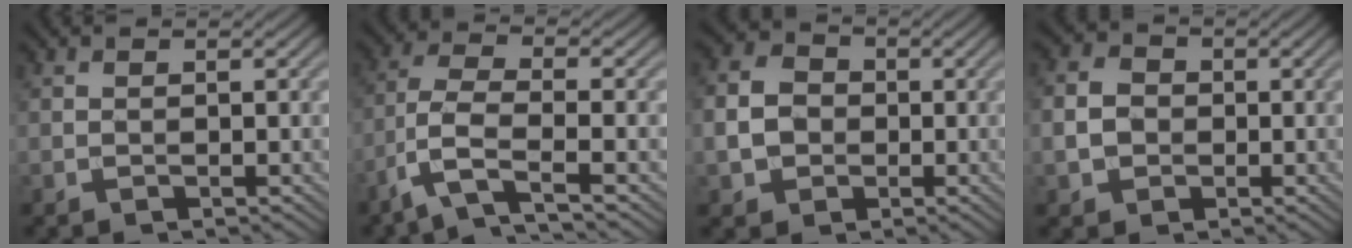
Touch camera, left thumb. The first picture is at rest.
{"total": 6.2, "force": [-3.6, 1.5, 4.8], "torque": [-0.104, 0.001, -0.090]}
{"total": 5.1, "force": [-0.8, 4.4, 2.5], "torque": [-0.064, -0.001, -0.022]}
{"total": 3.9, "force": [-0.6, 3.4, 1.8], "torque": [-0.045, 0.001, -0.018]}